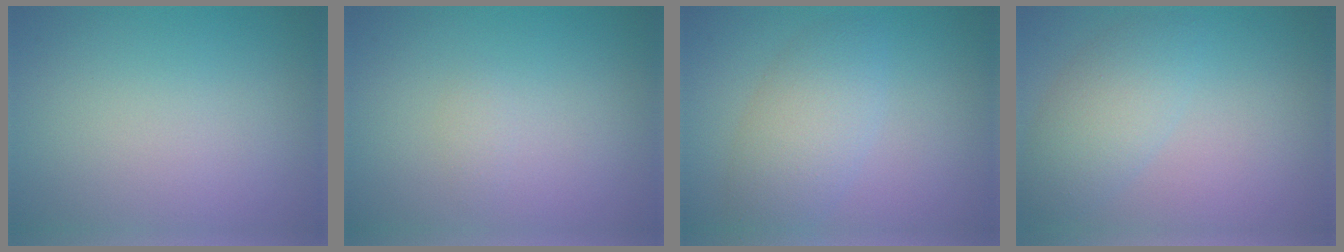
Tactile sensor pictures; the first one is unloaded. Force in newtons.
{"total": 0.7, "press": 0.7, "slide": 0.0}
{"total": 4.0, "press": 4.0, "slide": 0.2}
{"total": 3.4, "press": 3.4, "slide": 0.2}